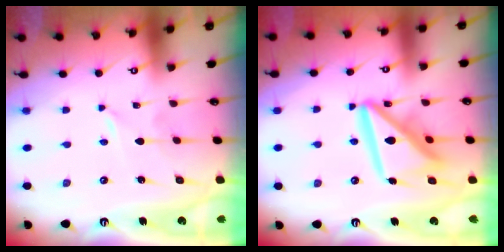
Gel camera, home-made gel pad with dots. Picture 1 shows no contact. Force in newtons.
{"total": 17.1, "press": 17.0, "slide": 2.2}